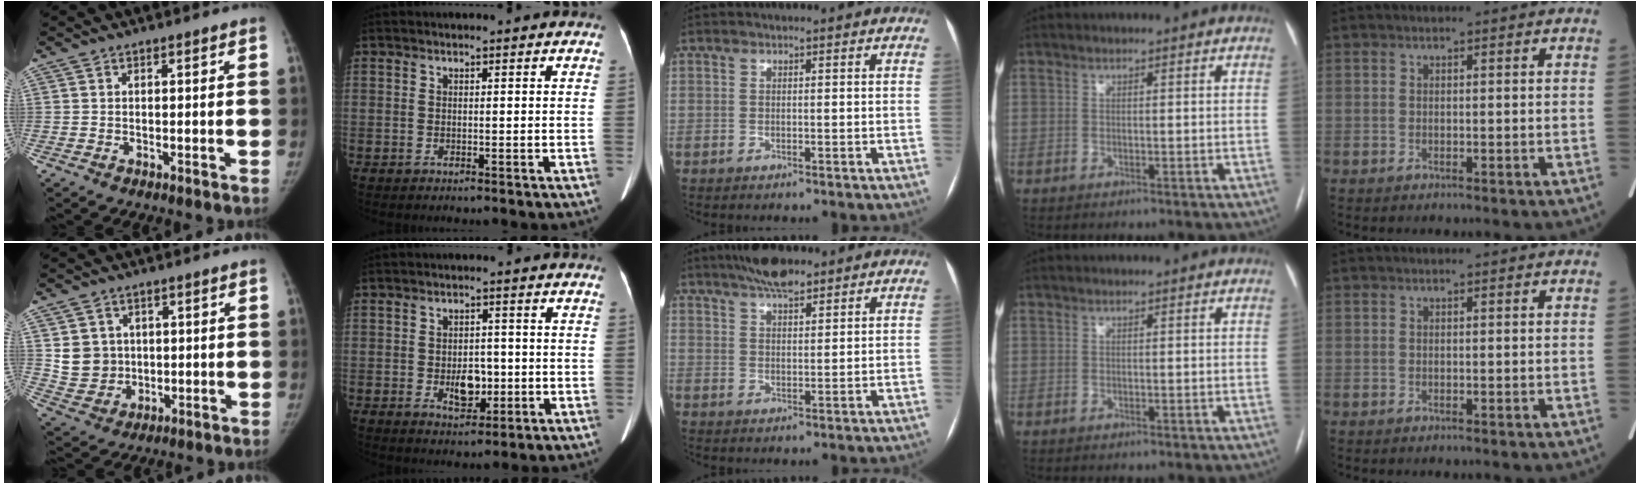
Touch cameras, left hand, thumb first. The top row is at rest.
{"thumb": {"total": 7.0, "force": [1.2, 6.5, 2.4], "torque": [-0.012, -0.008, 0.034]}, "index": {"total": 4.7, "force": [-0.9, 2.9, 3.6], "torque": [-0.057, 0.002, -0.008]}, "middle": {"total": 6.5, "force": [5.2, 1.7, 3.6], "torque": [-0.066, 0.013, 0.088]}}